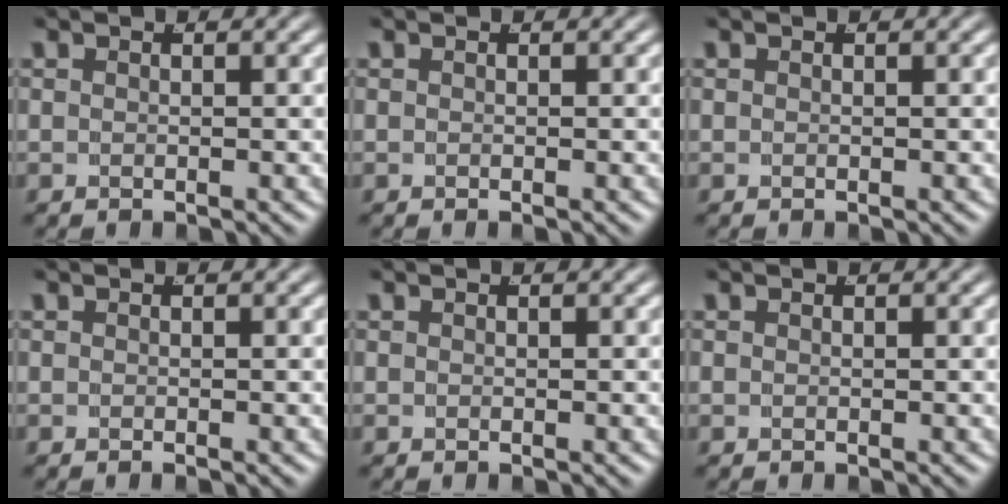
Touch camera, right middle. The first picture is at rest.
{"total": 0.0}
{"total": 0.0}
{"total": 0.0}
{"total": 0.0}
{"total": 0.5, "force": [-0.1, 0.5, 0.1], "torque": [-0.006, -0.003, -0.001]}